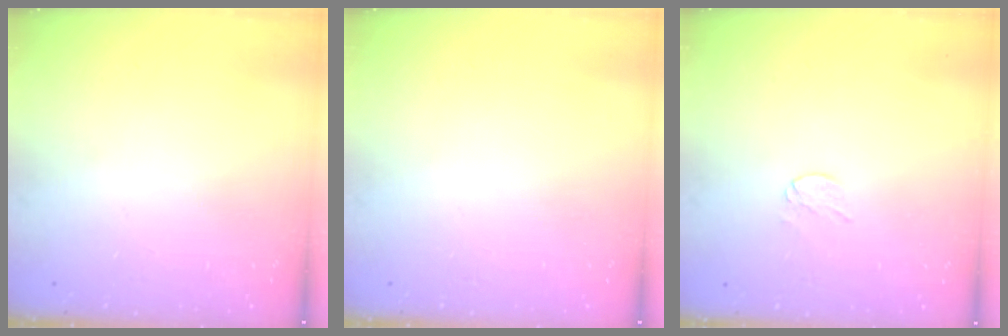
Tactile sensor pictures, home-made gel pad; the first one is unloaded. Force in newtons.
{"total": 0.0}
{"total": 3.0, "press": 3.0, "slide": 0.2}